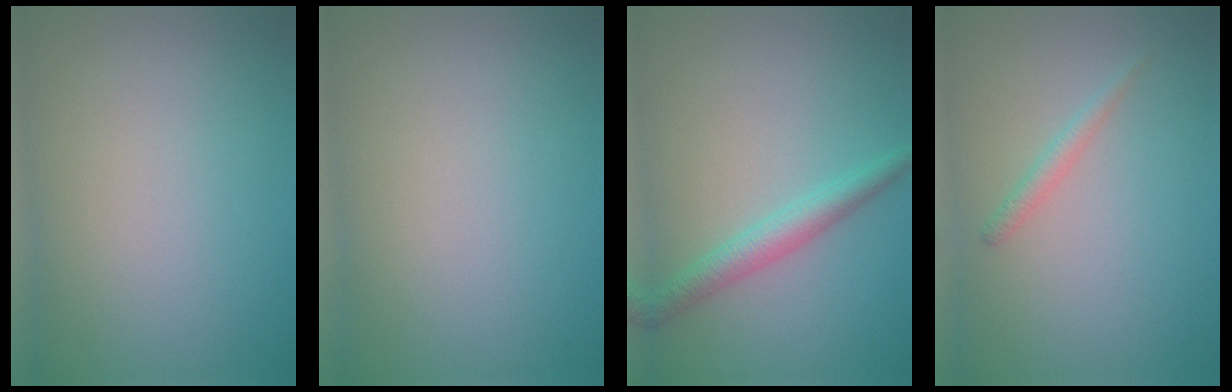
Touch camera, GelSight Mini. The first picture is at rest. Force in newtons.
{"total": 0.0}
{"total": 2.7, "press": 2.7, "slide": 0.2}
{"total": 1.2, "press": 1.2, "slide": 0.1}